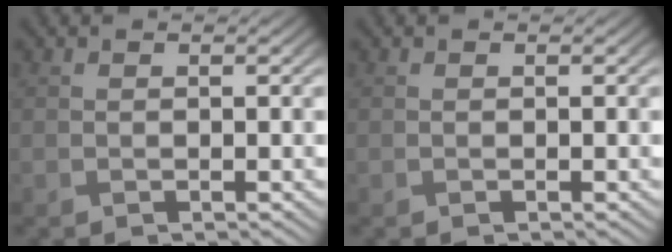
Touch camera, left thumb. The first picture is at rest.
{"total": 0.0}